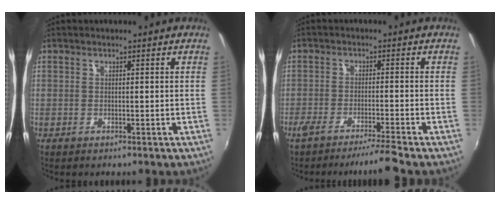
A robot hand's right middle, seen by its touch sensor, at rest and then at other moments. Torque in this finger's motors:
{"motor_torque": [-0.01, 0.02, 0.09, 0.07]}